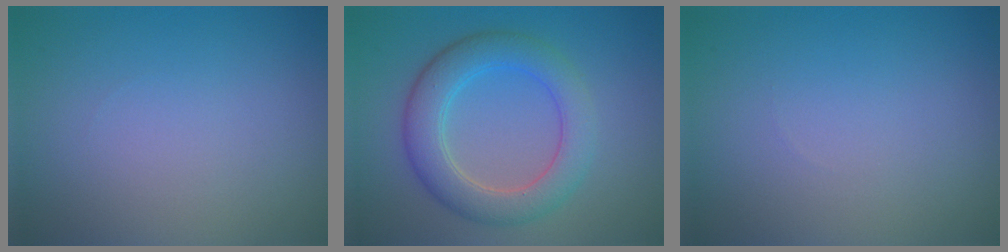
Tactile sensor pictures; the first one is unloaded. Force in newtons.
{"total": 5.2, "press": 5.2, "slide": 0.2}
{"total": 0.0}